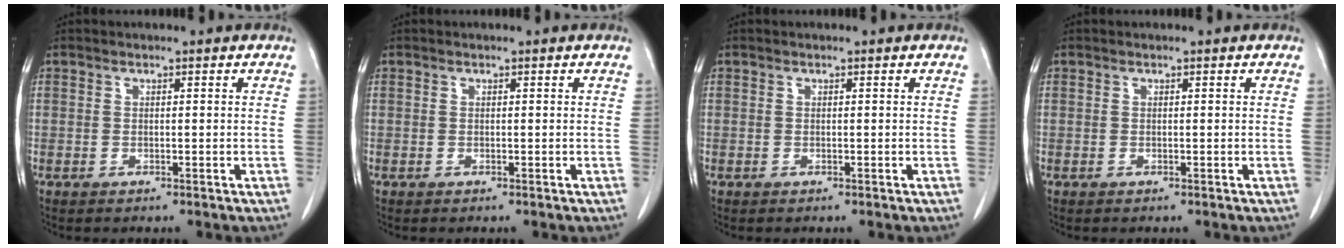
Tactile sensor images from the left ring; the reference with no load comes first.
{"total": 0.0}
{"total": 0.0}
{"total": 0.0}